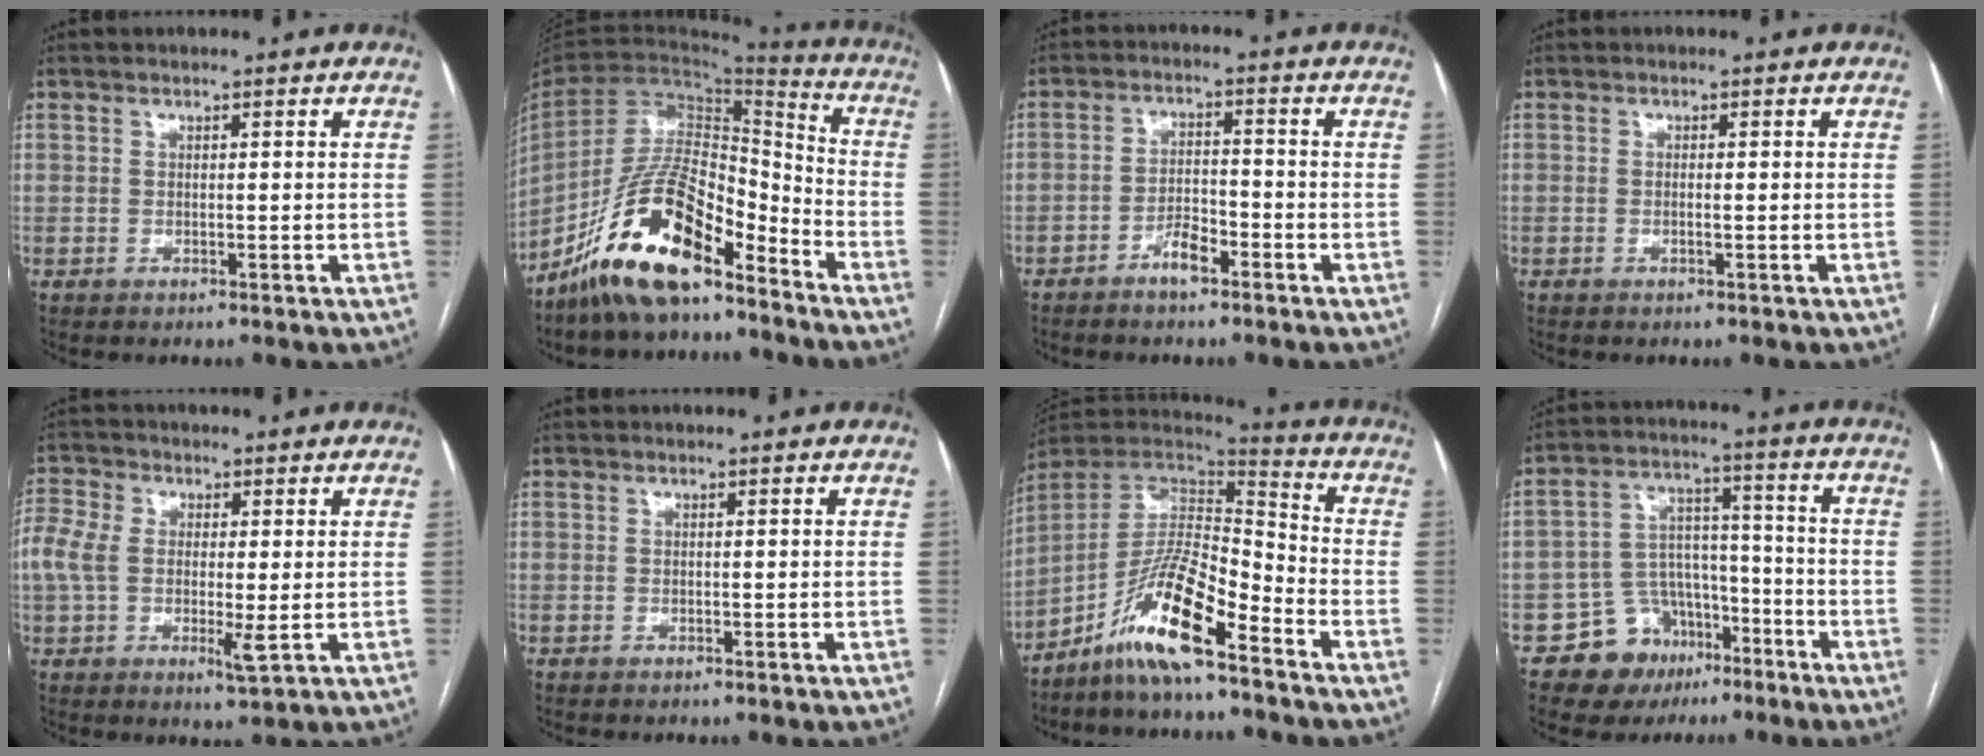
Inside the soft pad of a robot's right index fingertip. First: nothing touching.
{"total": 15.6, "force": [-11.1, 4.9, 9.7], "torque": [-0.187, 0.017, -0.204]}
{"total": 4.1, "force": [-2.8, 1.3, 2.6], "torque": [-0.051, 0.006, -0.053]}
{"total": 0.6, "force": [-0.2, 0.0, 0.6], "torque": [-0.012, 0.002, -0.001]}
{"total": 9.1, "force": [-0.2, 4.2, 8.1], "torque": [-0.183, 0.011, 0.002]}
{"total": 0.0}
{"total": 12.7, "force": [-8.5, 2.0, 9.3], "torque": [-0.177, 0.013, -0.157]}
{"total": 10.3, "force": [-6.1, 7.8, 2.8], "torque": [-0.038, 0.045, -0.088]}